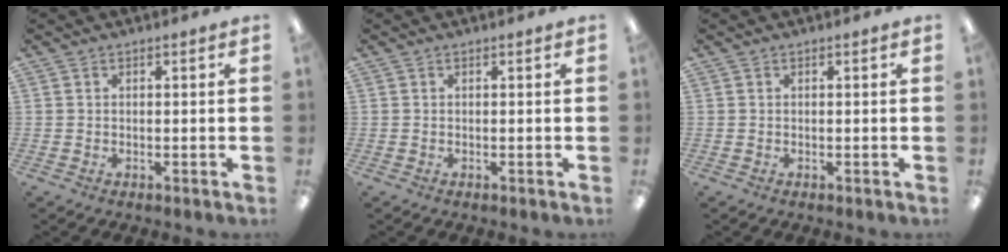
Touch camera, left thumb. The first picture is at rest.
{"total": 0.0}
{"total": 0.0}